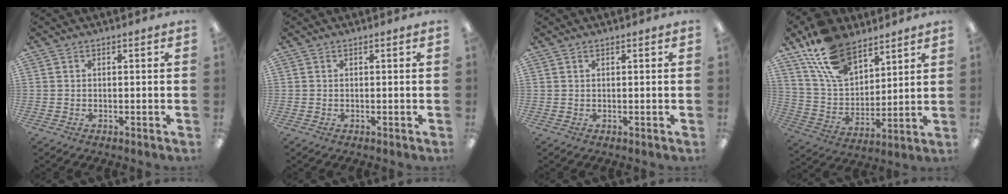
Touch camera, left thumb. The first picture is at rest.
{"total": 0.0}
{"total": 0.5, "force": [0.4, 0.3, 0.3], "torque": [-0.006, 0.003, 0.007]}
{"total": 16.8, "force": [11.2, 9.2, 8.5], "torque": [-0.166, -0.046, 0.211]}